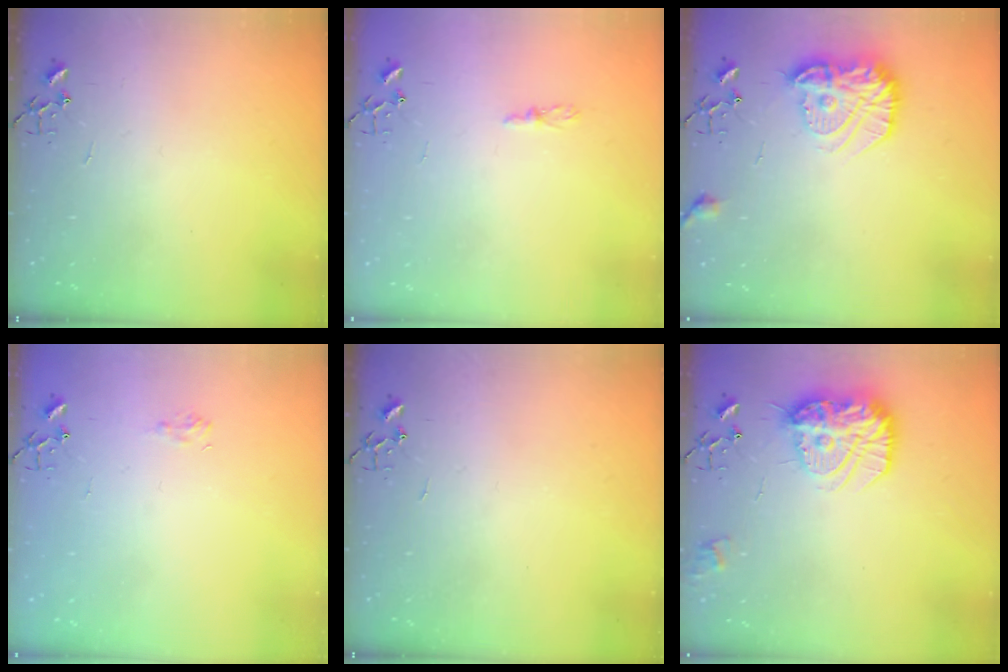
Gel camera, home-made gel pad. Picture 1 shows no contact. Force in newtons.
{"total": 4.4, "press": 4.3, "slide": 0.5}
{"total": 16.5, "press": 16.5, "slide": 1.1}
{"total": 6.9, "press": 6.8, "slide": 0.8}
{"total": 0.0}
{"total": 16.5, "press": 16.5, "slide": 1.4}